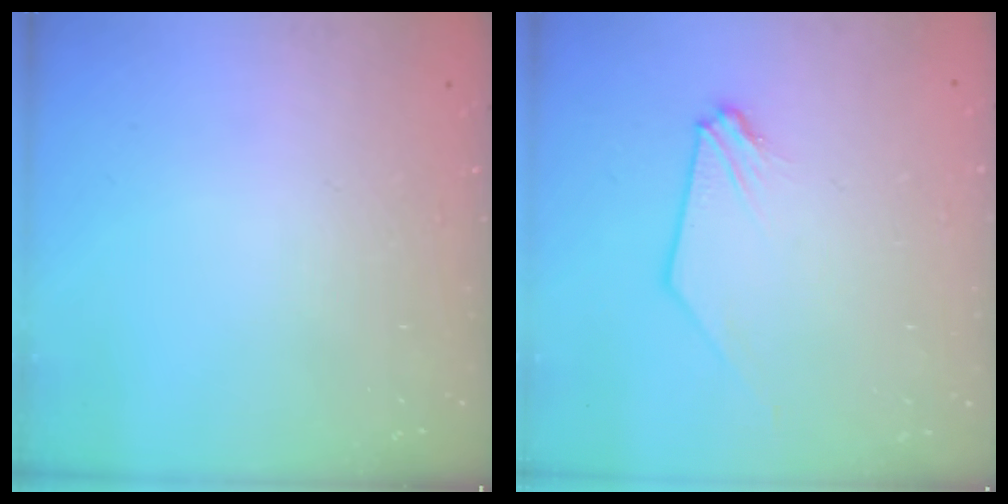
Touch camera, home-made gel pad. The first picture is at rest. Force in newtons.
{"total": 0.7, "press": 0.7, "slide": 0.1}